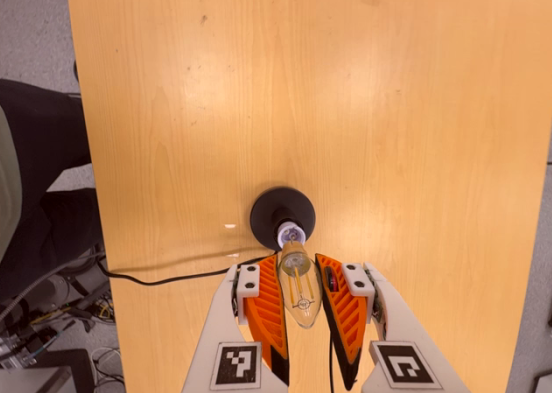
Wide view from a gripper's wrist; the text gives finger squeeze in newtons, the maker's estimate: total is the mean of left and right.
{"total": 16.0, "left": 17.2, "right": 14.8}